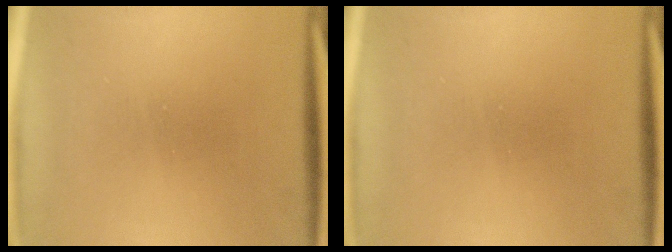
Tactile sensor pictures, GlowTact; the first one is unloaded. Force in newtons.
{"total": 0.0}